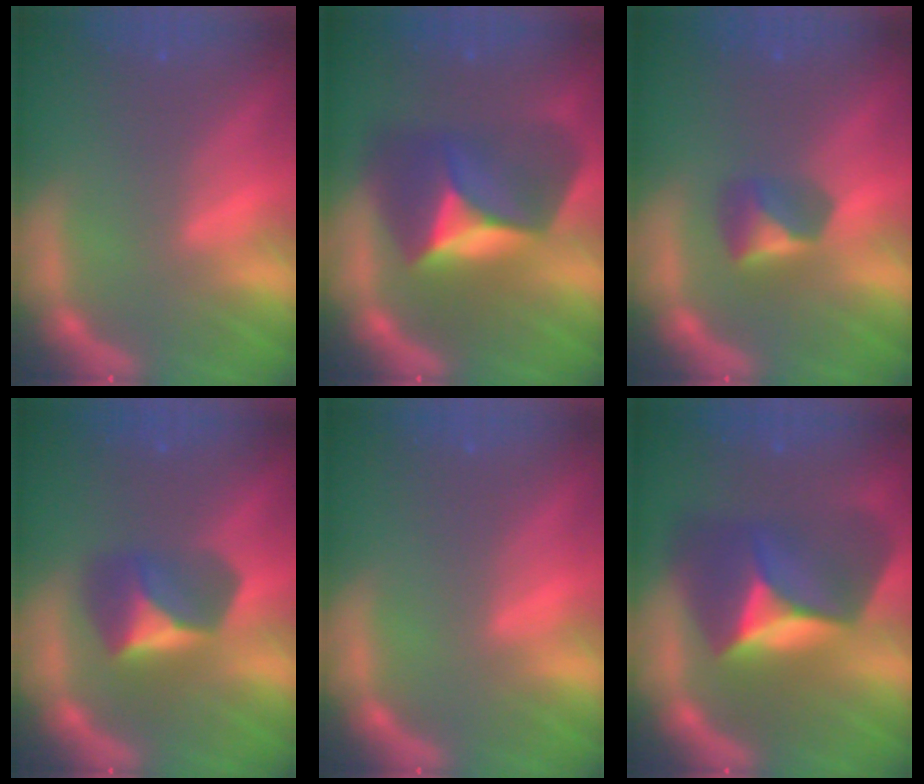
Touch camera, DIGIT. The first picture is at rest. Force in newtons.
{"total": 9.5}
{"total": 2.9}
{"total": 4.9}
{"total": 0.0}
{"total": 10.0}